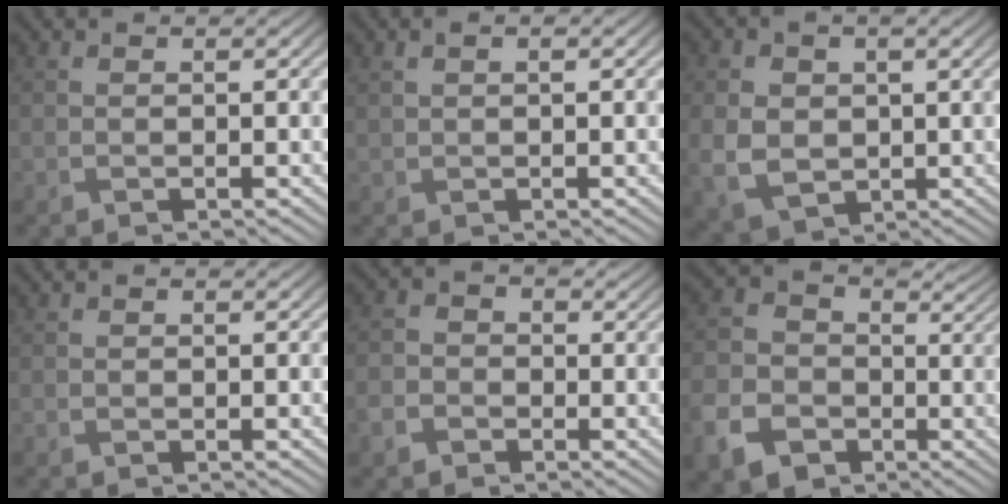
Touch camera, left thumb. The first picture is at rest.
{"total": 1.6, "force": [0.8, 0.6, 1.3], "torque": [-0.032, 0.002, 0.019]}
{"total": 7.1, "force": [0.3, 5.0, 5.1], "torque": [-0.125, -0.015, 0.015]}
{"total": 0.0}
{"total": 3.2, "force": [-1.3, 2.6, 1.2], "torque": [-0.035, -0.003, -0.032]}
{"total": 9.6, "force": [-2.1, 8.0, 5.0], "torque": [-0.141, -0.030, -0.047]}